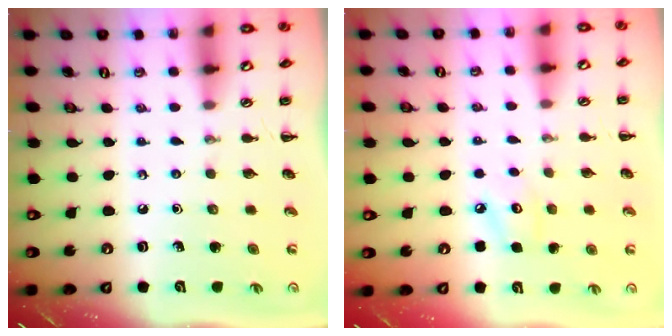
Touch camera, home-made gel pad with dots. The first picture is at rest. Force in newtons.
{"total": 4.2, "press": 4.1, "slide": 0.7}